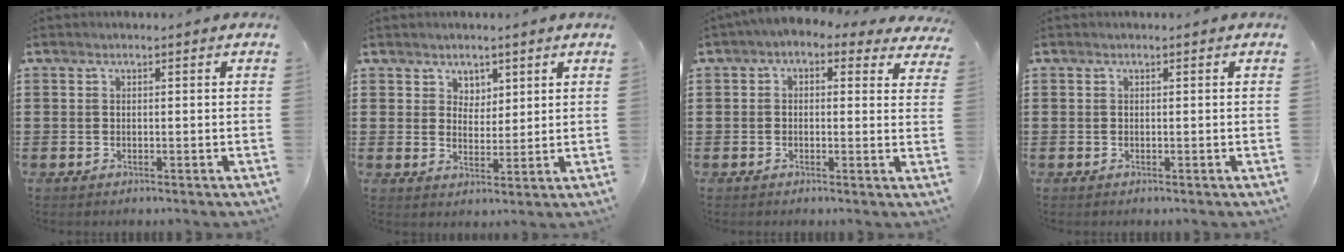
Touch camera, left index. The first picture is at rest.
{"total": 3.0, "force": [2.3, 2.0, 0.1], "torque": [-0.005, 0.001, 0.041]}
{"total": 1.9, "force": [0.7, 1.1, 1.4], "torque": [-0.033, 0.001, 0.007]}
{"total": 0.0}